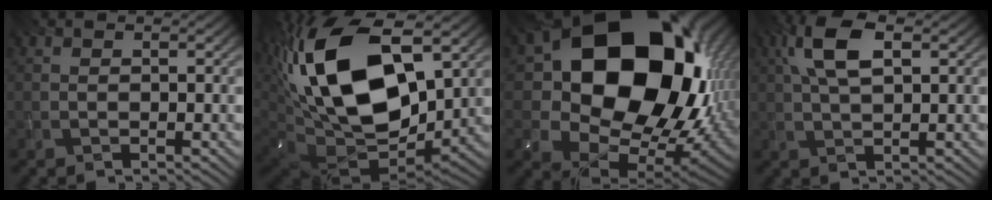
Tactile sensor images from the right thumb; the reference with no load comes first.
{"total": 21.0, "force": [5.2, 12.2, 16.2], "torque": [-0.364, 0.010, 0.097]}
{"total": 20.5, "force": [4.7, 15.5, 12.6], "torque": [-0.254, -0.026, 0.120]}
{"total": 7.2, "force": [2.4, 3.0, 6.1], "torque": [-0.139, 0.016, 0.044]}